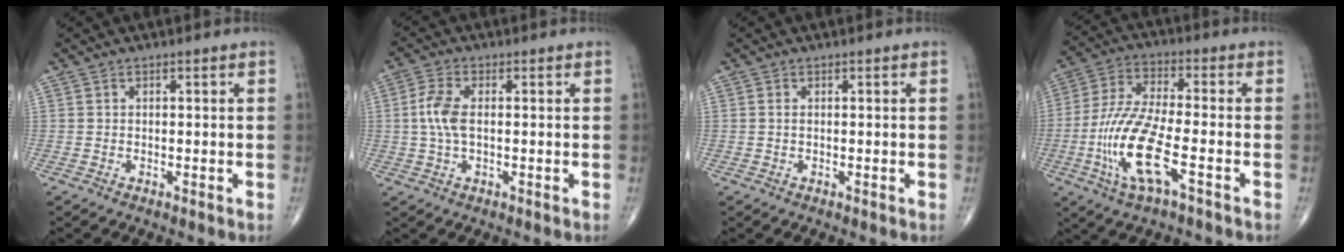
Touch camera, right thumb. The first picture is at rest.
{"total": 5.7, "force": [0.3, 2.7, 5.0], "torque": [-0.121, 0.010, 0.001]}
{"total": 0.6, "force": [0.1, 0.3, 0.5], "torque": [-0.014, 0.004, 0.003]}
{"total": 14.4, "force": [-4.7, 4.0, 13.0], "torque": [-0.285, 0.017, -0.090]}